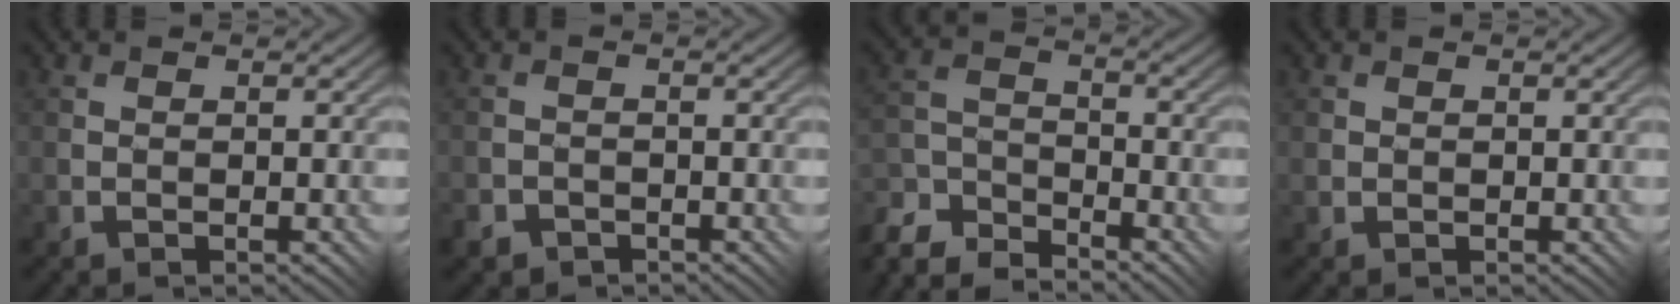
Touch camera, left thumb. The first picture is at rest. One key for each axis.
{"total": 2.8, "fx": -2.2, "fy": 1.8, "fz": 0.2, "tx": 0.000, "ty": 0.006, "tz": -0.038}
{"total": 8.5, "fx": -7.4, "fy": 3.1, "fz": 3.0, "tx": -0.075, "ty": -0.010, "tz": -0.143}
{"total": 1.0, "fx": 0.3, "fy": 1.0, "fz": 0.0, "tx": -0.001, "ty": -0.001, "tz": 0.006}